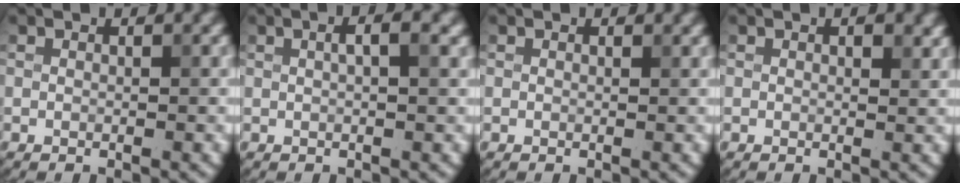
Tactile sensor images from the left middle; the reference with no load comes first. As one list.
[{"total": 2.2, "force": [0.7, 0.5, 2.0], "torque": [-0.024, -0.001, 0.010]}, {"total": 0.0}, {"total": 1.3, "force": [0.6, 0.6, 0.9], "torque": [-0.010, -0.002, 0.010]}]